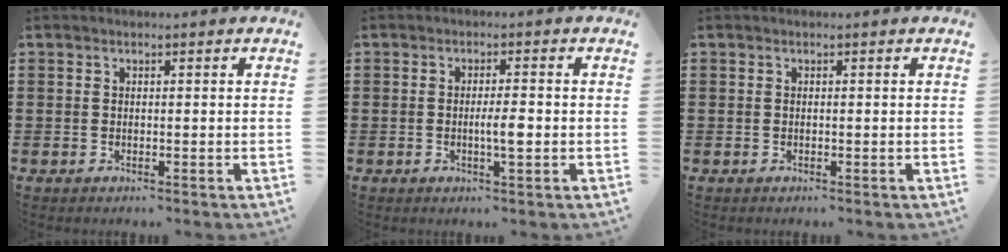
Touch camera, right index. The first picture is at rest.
{"total": 3.3, "force": [-0.6, 0.4, 3.2], "torque": [-0.063, -0.004, -0.014]}
{"total": 0.0}